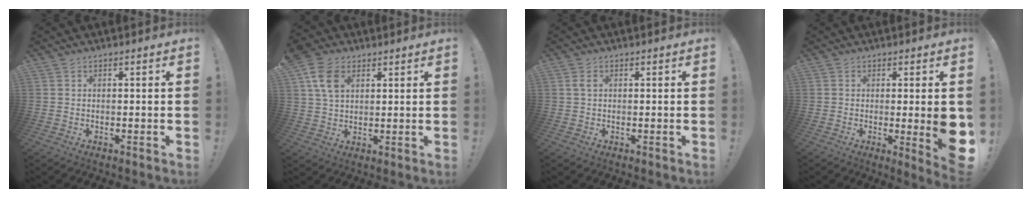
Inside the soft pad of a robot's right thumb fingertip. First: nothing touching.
{"total": 10.7, "force": [4.6, 7.3, 6.3], "torque": [-0.114, -0.003, 0.091]}
{"total": 1.6, "force": [0.5, 1.2, 0.9], "torque": [-0.021, 0.007, 0.010]}
{"total": 7.9, "force": [-0.4, 1.0, 7.8], "torque": [-0.102, -0.014, -0.004]}